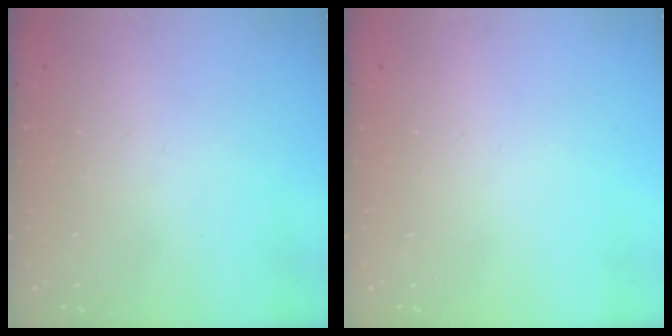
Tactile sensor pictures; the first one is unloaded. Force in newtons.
{"total": 0.0}